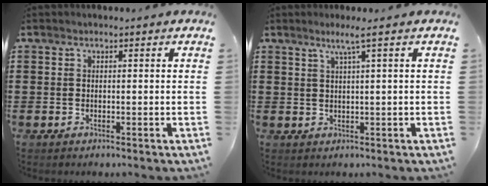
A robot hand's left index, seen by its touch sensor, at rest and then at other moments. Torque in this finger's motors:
{"motor_torque": [0.23, 0.14, 0.18, 0.07]}